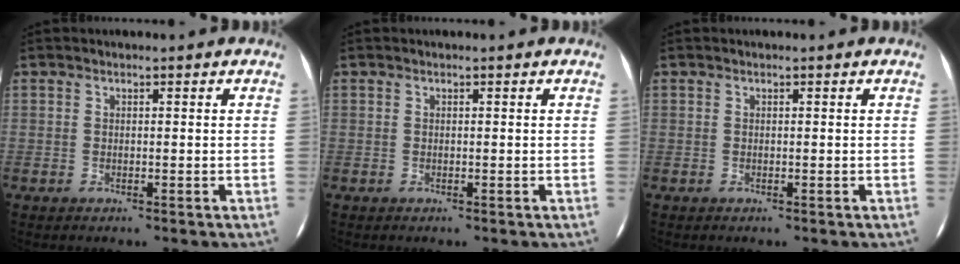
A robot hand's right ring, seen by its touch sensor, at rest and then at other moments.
{"total": 0.0}
{"total": 0.0}